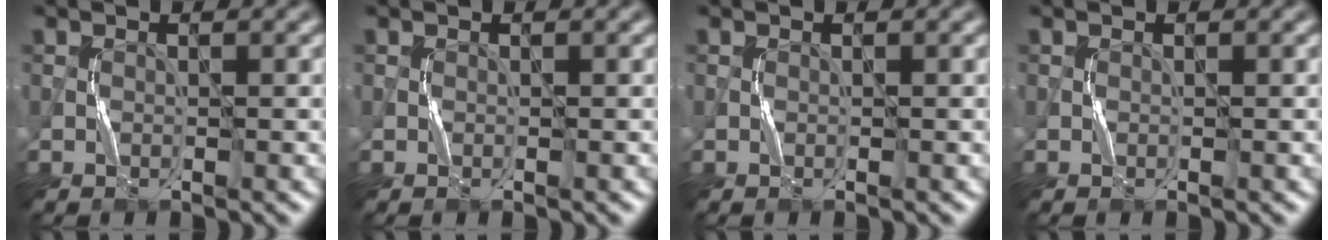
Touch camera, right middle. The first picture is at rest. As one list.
[{"total": 0.0}, {"total": 0.0}, {"total": 0.0}]